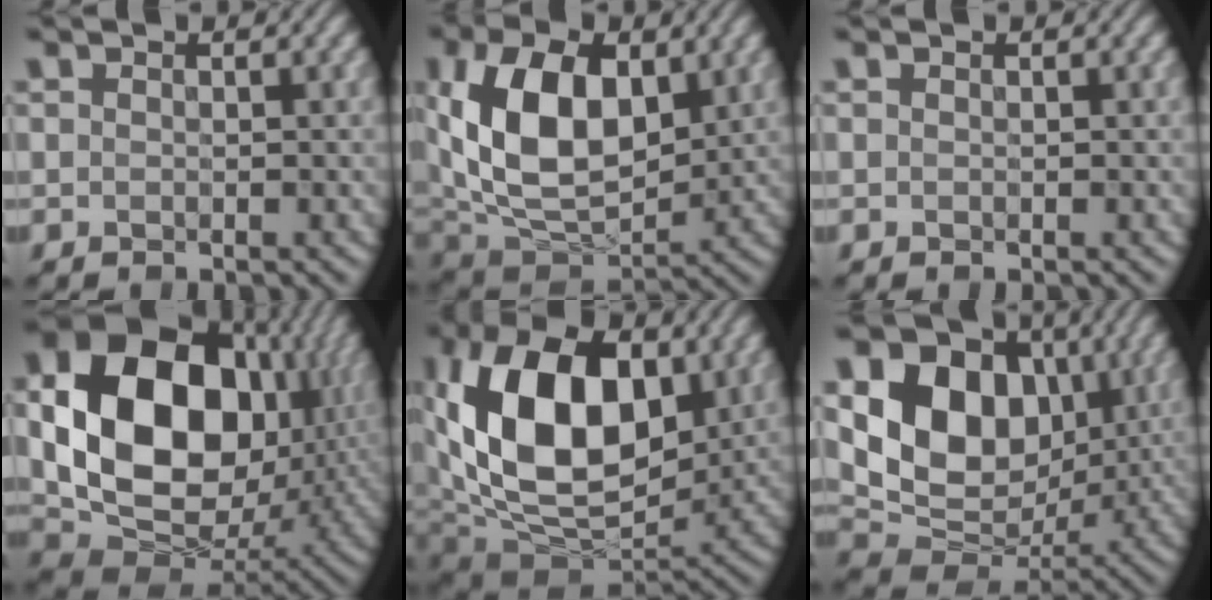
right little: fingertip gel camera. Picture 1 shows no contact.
{"total": 11.7, "force": [1.8, 7.4, 8.8], "torque": [-0.186, -0.003, 0.034]}
{"total": 0.0}
{"total": 17.9, "force": [2.5, 13.0, 12.0], "torque": [-0.249, -0.010, 0.056]}
{"total": 14.6, "force": [2.0, 9.5, 10.8], "torque": [-0.191, 0.000, 0.033]}
{"total": 12.8, "force": [2.8, 9.5, 8.2], "torque": [-0.147, 0.012, 0.044]}